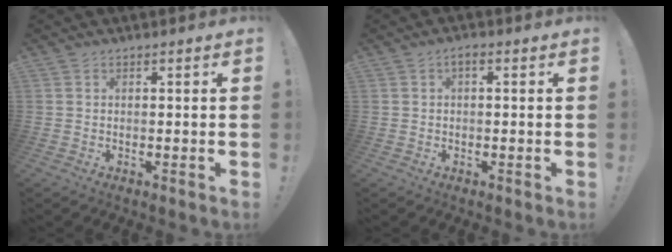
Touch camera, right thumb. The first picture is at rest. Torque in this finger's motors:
{"motor_torque": [-0.22, 0.40, 0.18, 0.17, 0.00]}